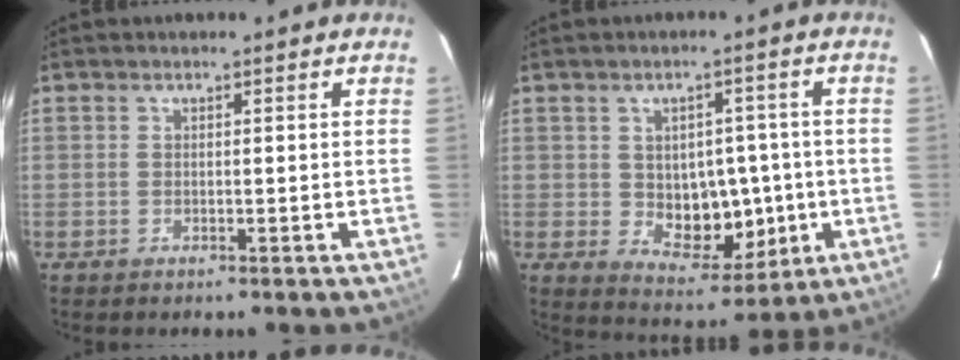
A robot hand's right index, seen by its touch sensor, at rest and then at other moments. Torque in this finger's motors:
{"motor_torque": [0.45, -0.22, 0.45, 0.04]}